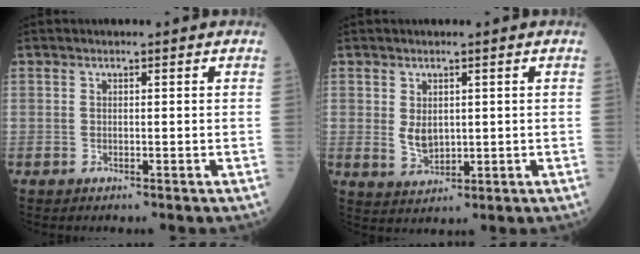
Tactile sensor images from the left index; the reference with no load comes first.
{"total": 3.5, "force": [0.6, 2.3, 2.5], "torque": [-0.053, -0.004, 0.023]}